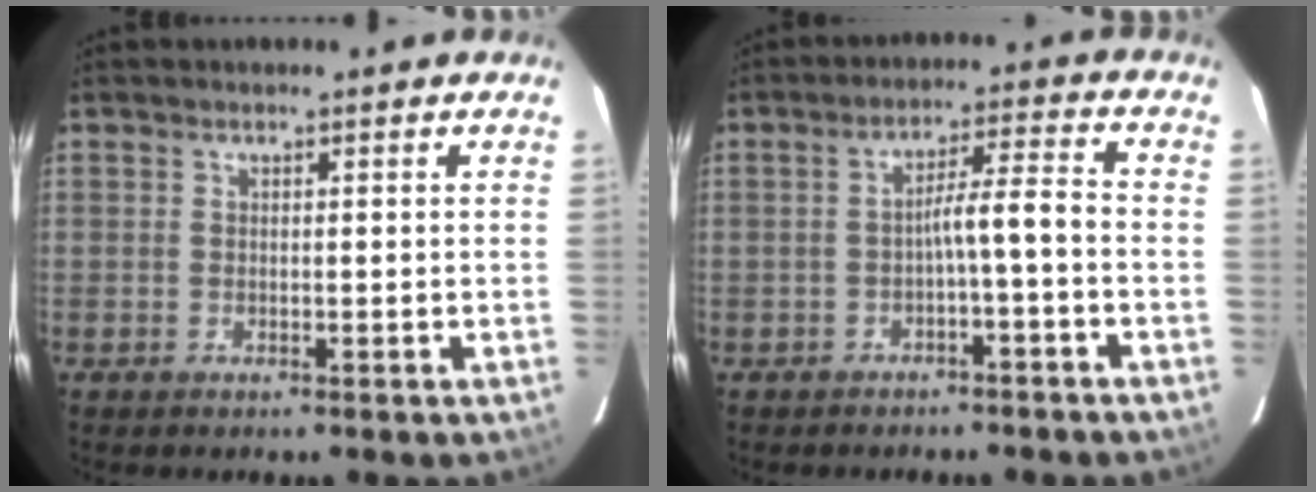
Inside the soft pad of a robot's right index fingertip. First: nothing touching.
{"total": 4.9, "force": [-1.7, -0.1, 4.6], "torque": [-0.070, 0.021, -0.023]}